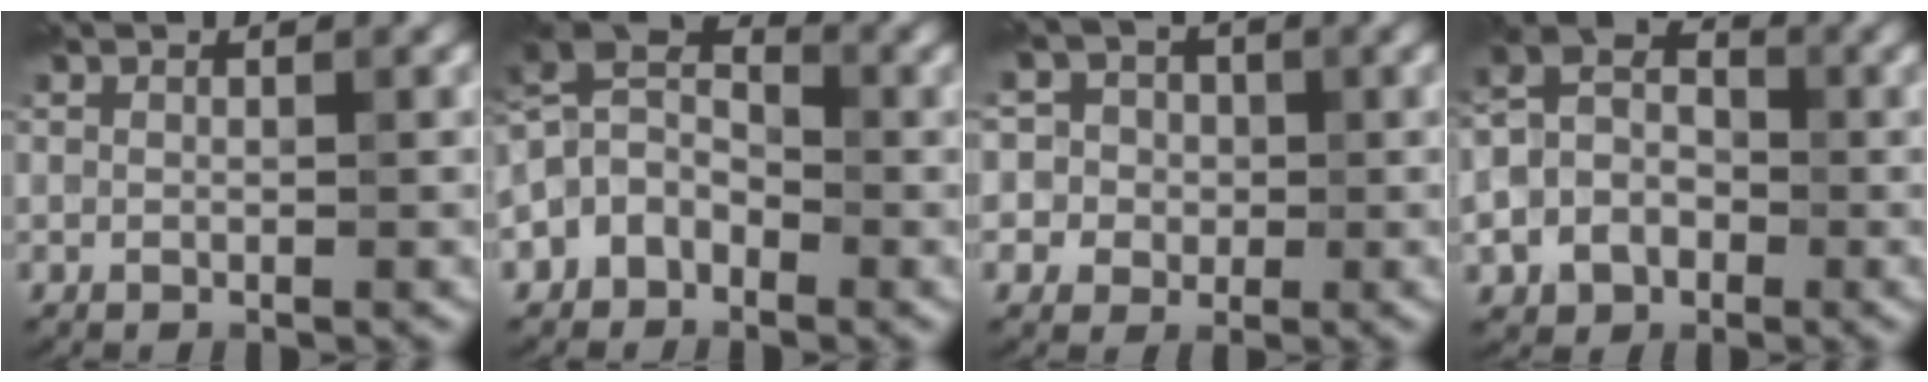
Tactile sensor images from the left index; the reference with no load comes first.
{"total": 4.3, "force": [-1.8, 3.1, 2.3], "torque": [-0.034, 0.011, -0.046]}
{"total": 6.0, "force": [1.3, 5.6, 1.7], "torque": [-0.017, 0.041, -0.011]}
{"total": 6.2, "force": [-1.7, 4.8, 3.5], "torque": [-0.065, -0.005, -0.038]}